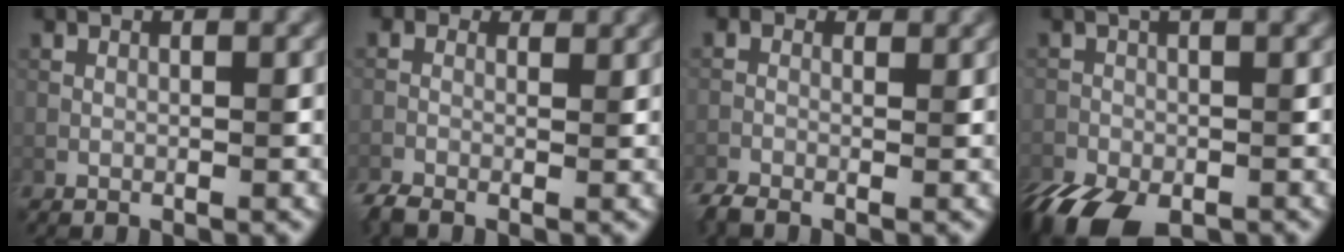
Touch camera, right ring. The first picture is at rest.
{"total": 3.2, "force": [-0.9, 2.3, 2.0], "torque": [-0.041, -0.001, -0.018]}
{"total": 2.8, "force": [-1.4, 1.9, 1.6], "torque": [-0.038, -0.006, -0.030]}
{"total": 8.7, "force": [-4.9, 3.9, 6.1], "torque": [-0.121, -0.038, -0.078]}